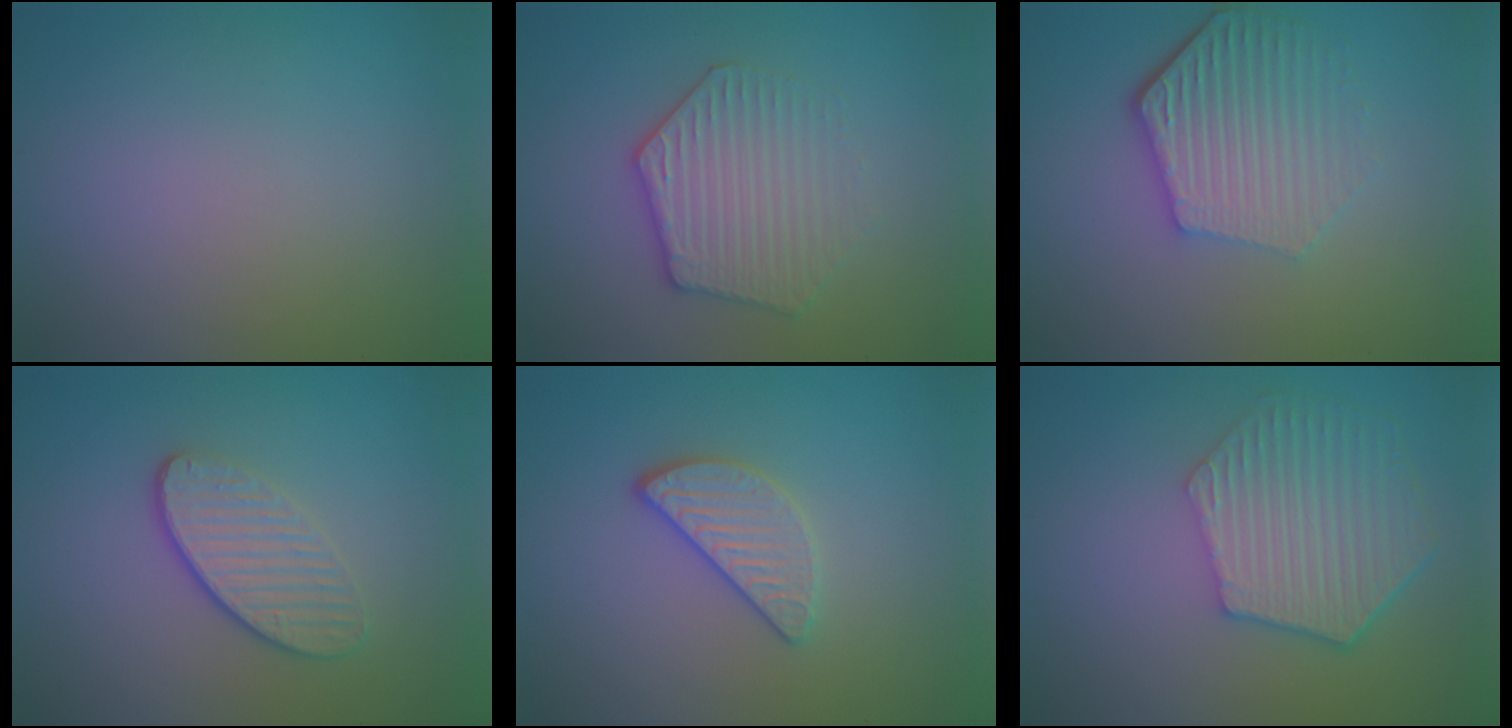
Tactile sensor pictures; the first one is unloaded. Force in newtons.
{"total": 3.7, "press": 3.6, "slide": 1.0}
{"total": 5.8, "press": 4.4, "slide": 3.8}
{"total": 3.6, "press": 2.9, "slide": 2.1}
{"total": 3.1, "press": 2.8, "slide": 1.4}
{"total": 6.6, "press": 5.0, "slide": 4.3}